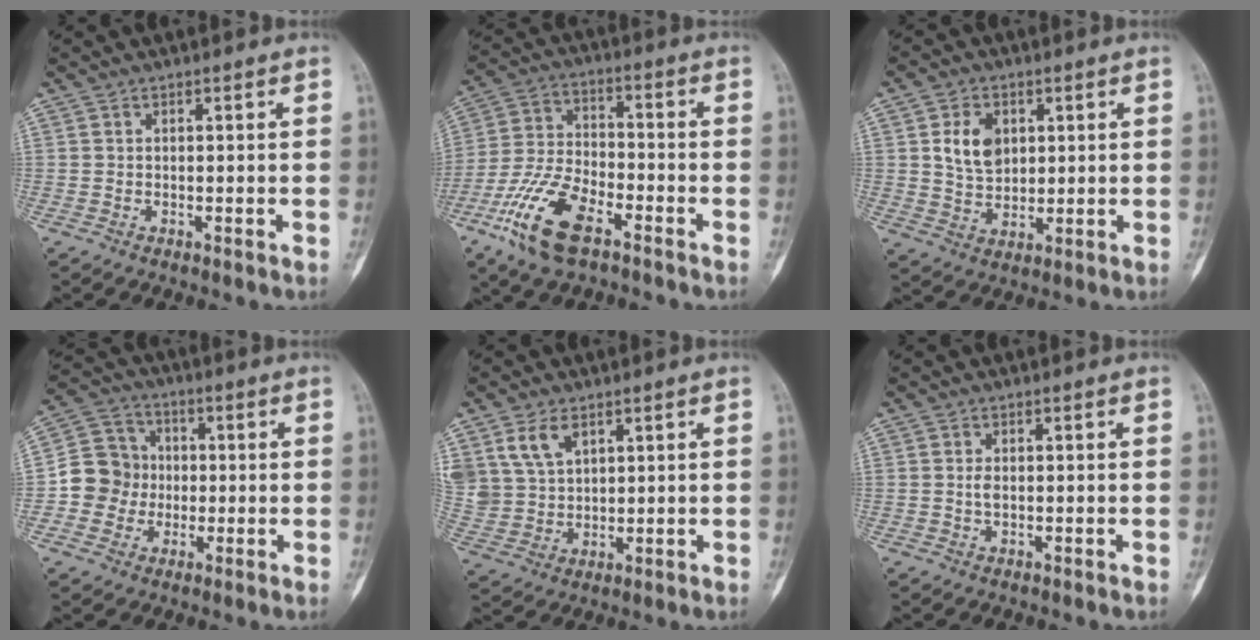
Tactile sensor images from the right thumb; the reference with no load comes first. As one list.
[{"total": 14.1, "force": [-7.9, 6.0, 10.0], "torque": [-0.206, 0.028, -0.155]}, {"total": 7.8, "force": [2.2, 5.7, 4.9], "torque": [-0.064, -0.014, 0.043]}, {"total": 9.6, "force": [-1.1, 9.1, 2.7], "torque": [-0.011, 0.025, -0.028]}, {"total": 8.6, "force": [4.5, 5.5, 4.9], "torque": [-0.089, -0.010, 0.104]}, {"total": 1.4, "force": [0.0, 0.8, 1.1], "torque": [-0.021, 0.000, 0.002]}]